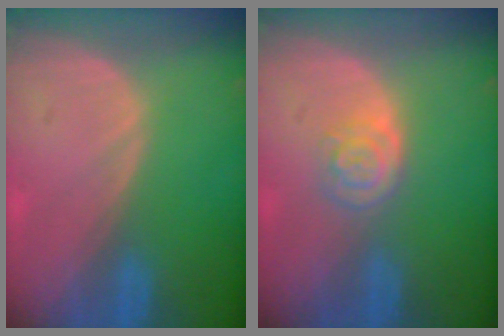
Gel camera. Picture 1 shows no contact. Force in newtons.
{"total": 3.5, "press": 3.5, "slide": 0.6}